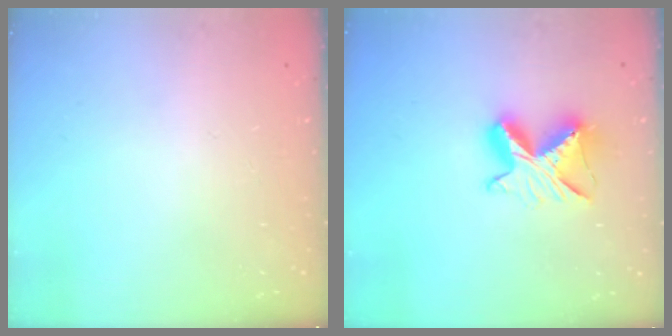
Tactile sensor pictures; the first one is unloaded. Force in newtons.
{"total": 9.5, "press": 9.5, "slide": 0.3}